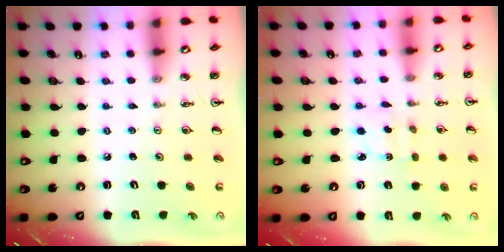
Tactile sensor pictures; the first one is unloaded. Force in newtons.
{"total": 2.1, "press": 2.0, "slide": 0.6}